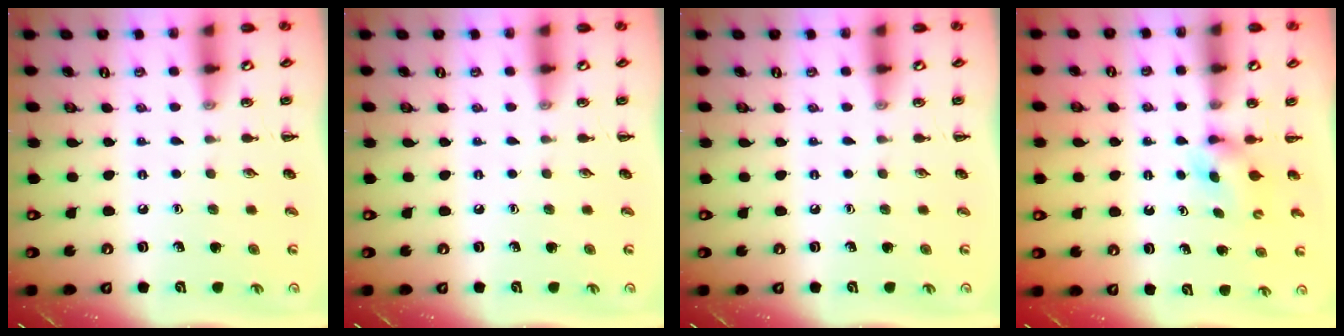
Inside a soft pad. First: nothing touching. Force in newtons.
{"total": 0.0}
{"total": 0.0}
{"total": 2.9, "press": 2.6, "slide": 1.3}